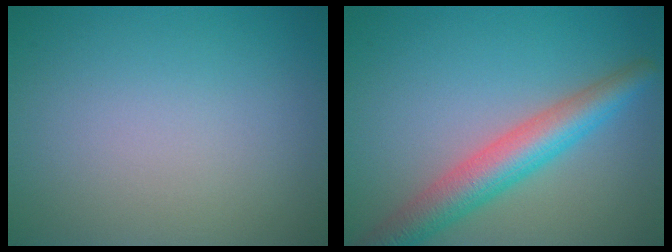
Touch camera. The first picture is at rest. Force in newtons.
{"total": 5.6, "press": 5.6, "slide": 0.1}